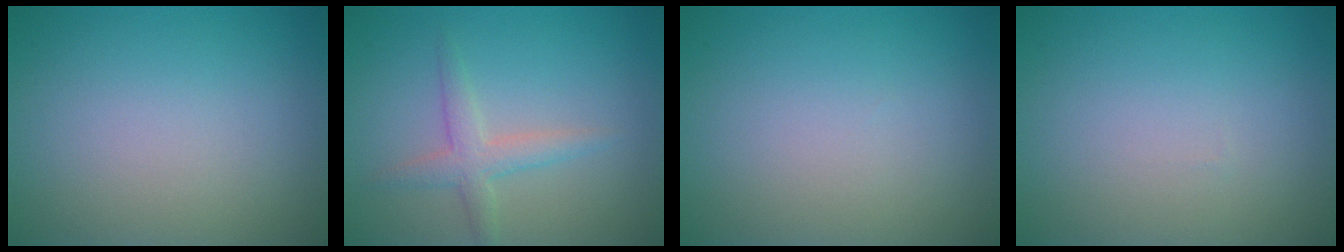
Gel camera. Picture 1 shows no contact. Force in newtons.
{"total": 2.4, "press": 2.4, "slide": 0.1}
{"total": 0.0}
{"total": 0.0}